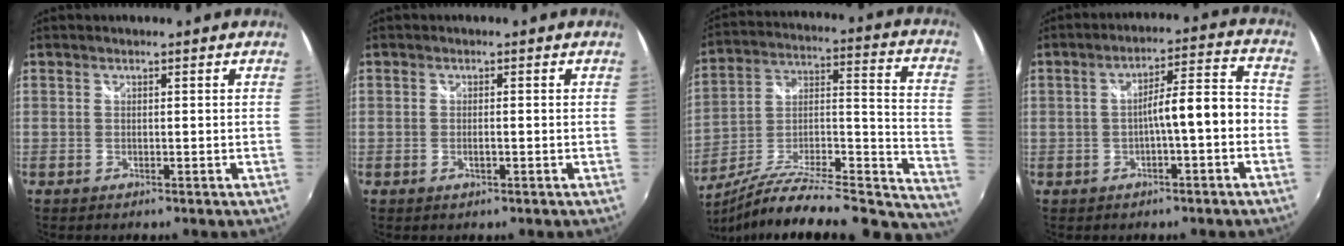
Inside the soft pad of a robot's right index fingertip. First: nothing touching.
{"total": 1.2, "force": [-0.5, 0.3, 1.1], "torque": [-0.021, -0.001, -0.008]}
{"total": 26.5, "force": [-20.0, 5.7, 16.4], "torque": [-0.195, -0.014, -0.306]}
{"total": 7.9, "force": [-2.0, 0.9, 7.5], "torque": [-0.112, 0.024, -0.019]}